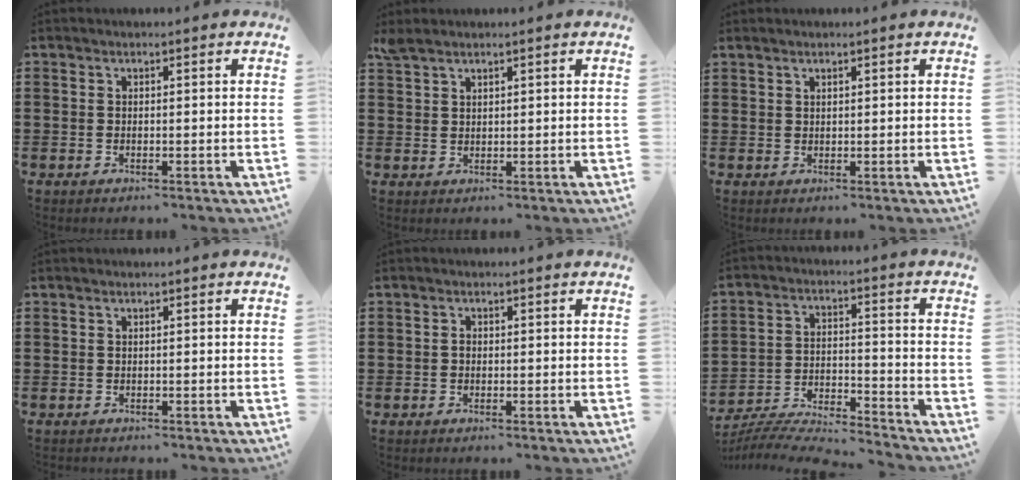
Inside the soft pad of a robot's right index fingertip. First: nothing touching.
{"total": 1.8, "force": [1.5, 0.7, 0.8], "torque": [-0.019, 0.002, 0.027]}
{"total": 0.9, "force": [0.7, 0.4, 0.3], "torque": [-0.008, 0.002, 0.013]}
{"total": 0.0}
{"total": 0.7, "force": [-0.2, 0.5, 0.4], "torque": [-0.010, 0.000, -0.004]}
{"total": 6.5, "force": [-6.3, 0.4, 1.4], "torque": [-0.038, -0.004, -0.129]}